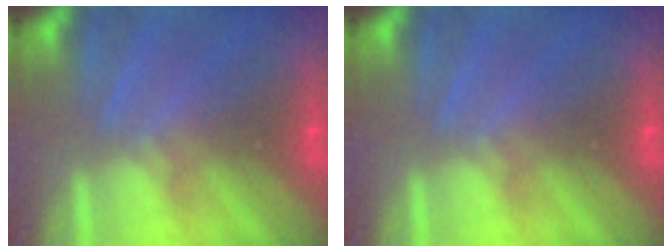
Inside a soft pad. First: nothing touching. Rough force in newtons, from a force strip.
{"total": 0.0}